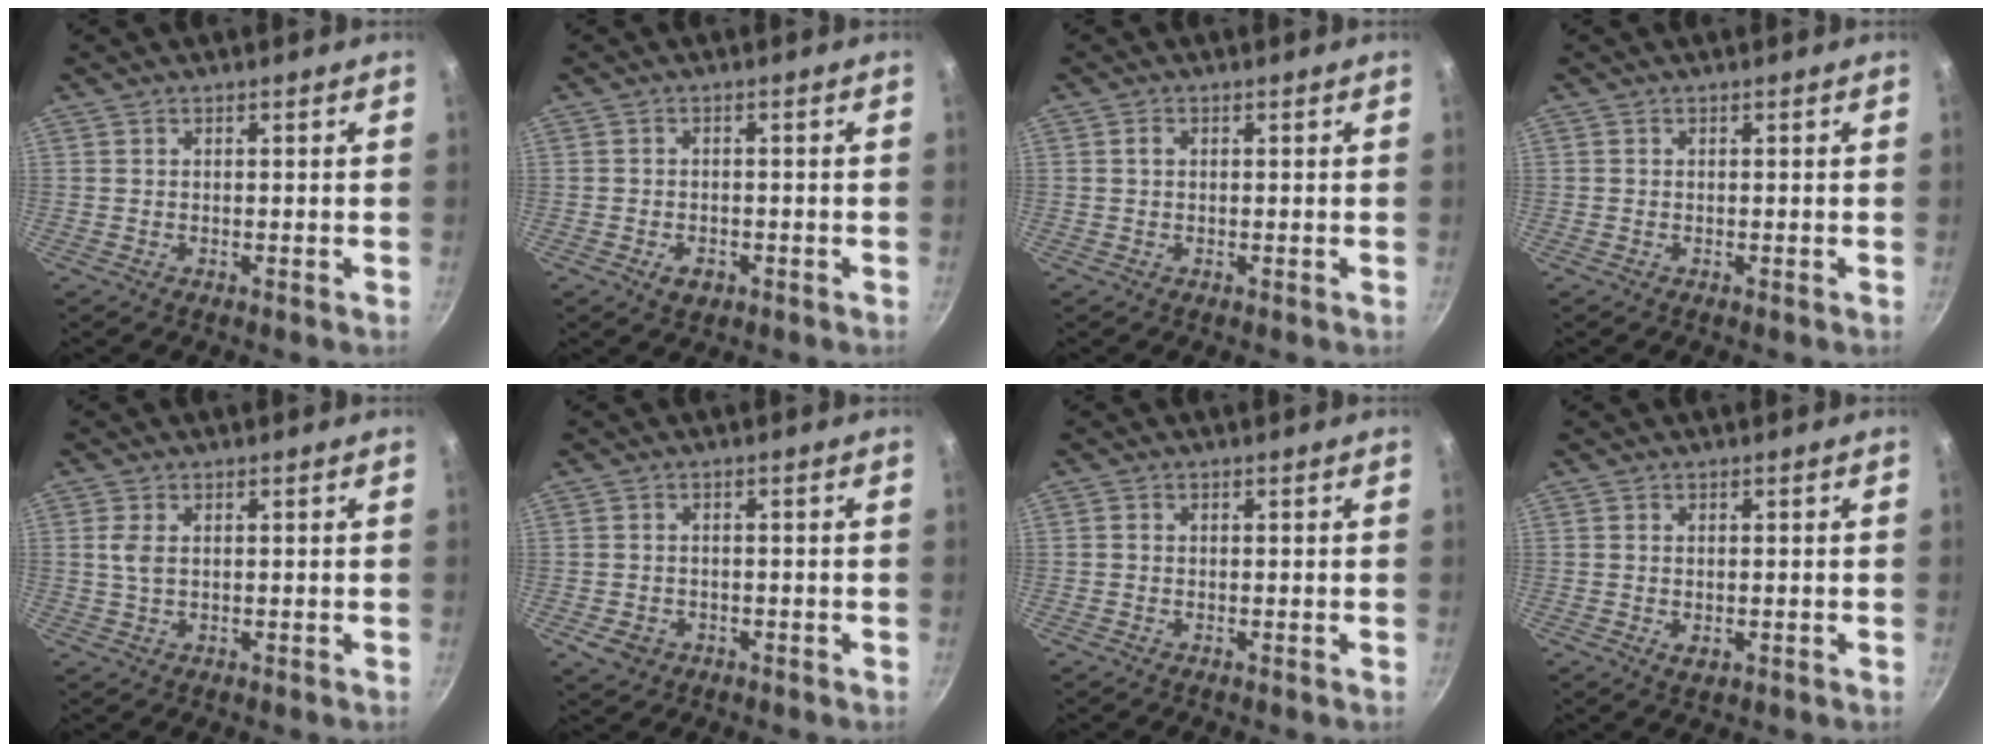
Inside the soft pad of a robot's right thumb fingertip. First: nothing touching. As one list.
[{"total": 3.2, "force": [-1.4, 2.1, 1.8], "torque": [-0.029, 0.009, -0.020]}, {"total": 1.2, "force": [0.2, 0.9, 0.7], "torque": [-0.012, 0.005, 0.002]}, {"total": 0.0}, {"total": 2.7, "force": [0.5, 1.5, 2.2], "torque": [-0.047, 0.001, 0.011]}, {"total": 3.9, "force": [-1.4, 3.1, 1.8], "torque": [-0.030, 0.012, -0.014]}, {"total": 0.6, "force": [-0.2, 0.5, 0.2], "torque": [-0.002, 0.002, -0.005]}, {"total": 2.2, "force": [-0.4, 1.4, 1.7], "torque": [-0.028, -0.006, -0.004]}]